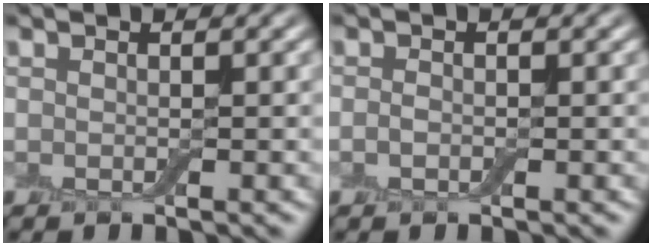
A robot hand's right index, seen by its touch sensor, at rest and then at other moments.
{"total": 0.7, "force": [-0.2, 0.4, 0.5], "torque": [-0.012, 0.000, -0.005]}